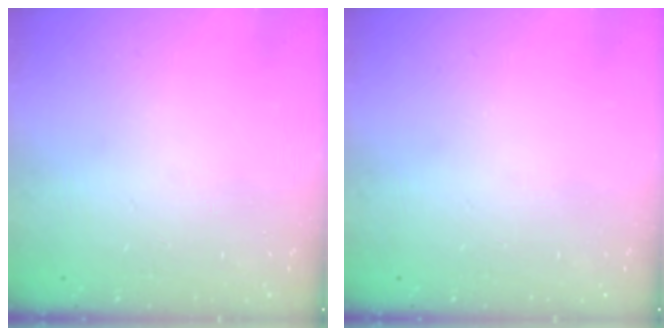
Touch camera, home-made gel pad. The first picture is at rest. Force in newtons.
{"total": 0.0}